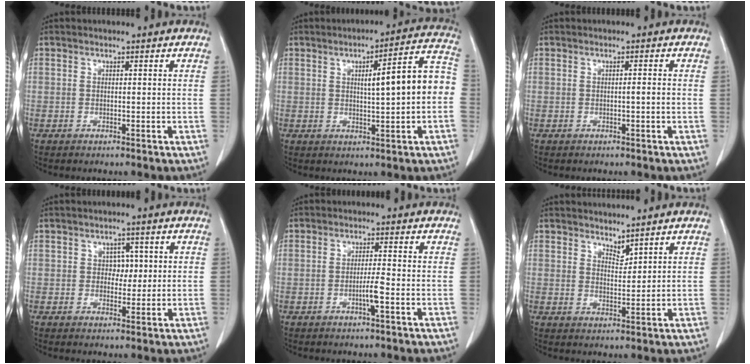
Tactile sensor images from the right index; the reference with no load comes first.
{"total": 10.5, "force": [0.2, 1.2, 10.4], "torque": [-0.137, 0.030, 0.002]}
{"total": 1.1, "force": [-0.2, -0.2, 1.0], "torque": [-0.018, -0.001, -0.003]}
{"total": 2.8, "force": [0.4, 2.0, 1.9], "torque": [-0.020, 0.002, 0.005]}
{"total": 2.8, "force": [-1.1, -0.3, 2.5], "torque": [-0.047, -0.003, -0.021]}
{"total": 2.3, "force": [2.2, 0.6, 0.6], "torque": [-0.011, -0.005, 0.041]}